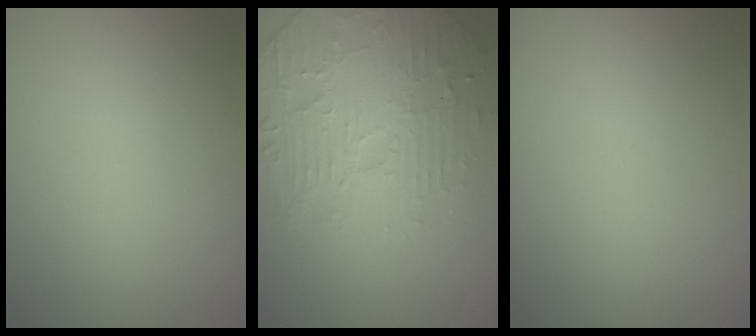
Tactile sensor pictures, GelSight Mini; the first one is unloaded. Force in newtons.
{"total": 4.2, "press": 4.1, "slide": 0.9}
{"total": 0.0}